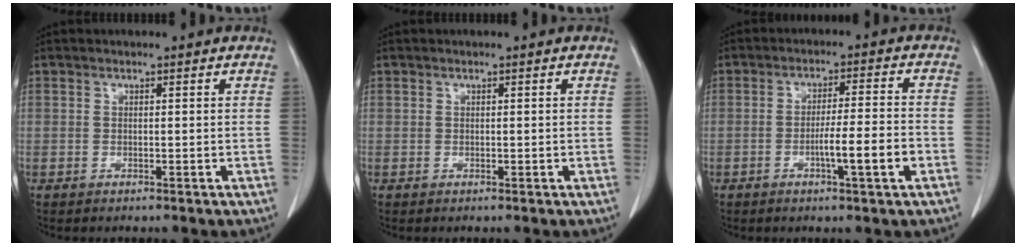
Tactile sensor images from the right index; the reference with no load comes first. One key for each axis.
{"total": 0.0}
{"total": 7.1, "fx": -2.6, "fy": -0.1, "fz": 6.6, "tx": -0.104, "ty": -0.001, "tz": -0.042}